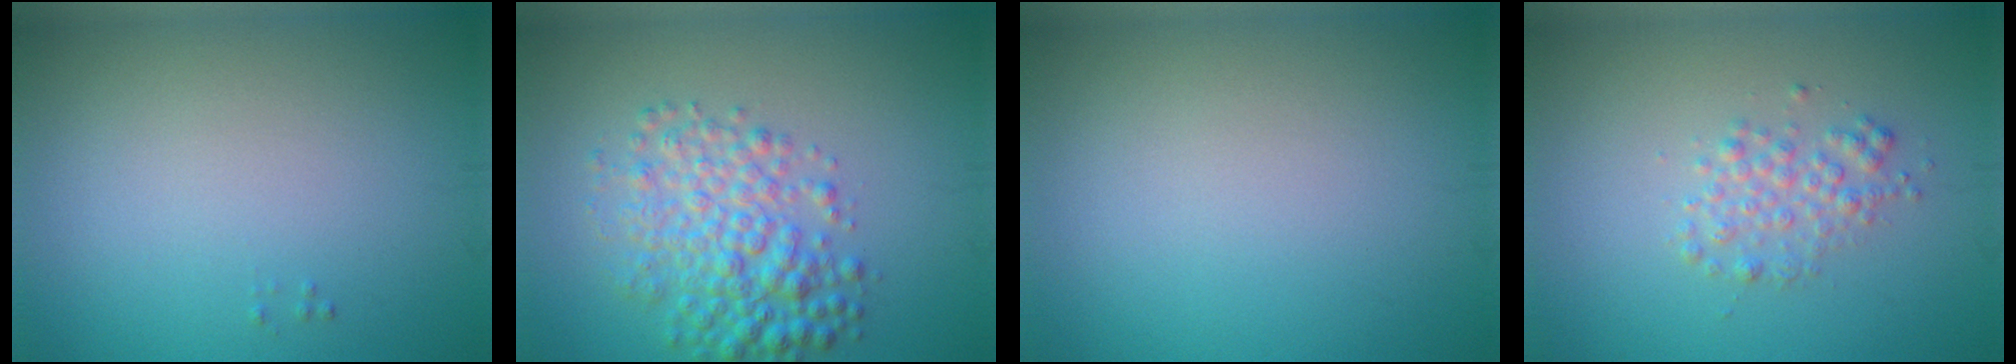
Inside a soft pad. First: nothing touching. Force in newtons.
{"total": 4.9, "press": 4.9, "slide": 0.1}
{"total": 0.0}
{"total": 2.0, "press": 2.0, "slide": 0.0}